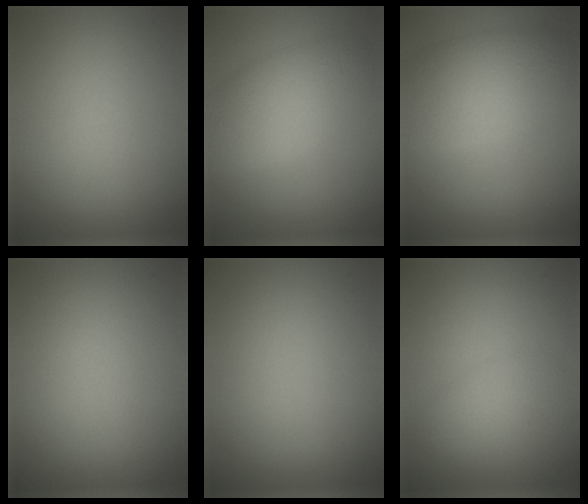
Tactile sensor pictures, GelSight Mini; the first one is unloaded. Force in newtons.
{"total": 5.5, "press": 5.5, "slide": 0.1}
{"total": 6.8, "press": 6.8, "slide": 0.2}
{"total": 0.0}
{"total": 0.0}
{"total": 2.0, "press": 2.0, "slide": 0.1}